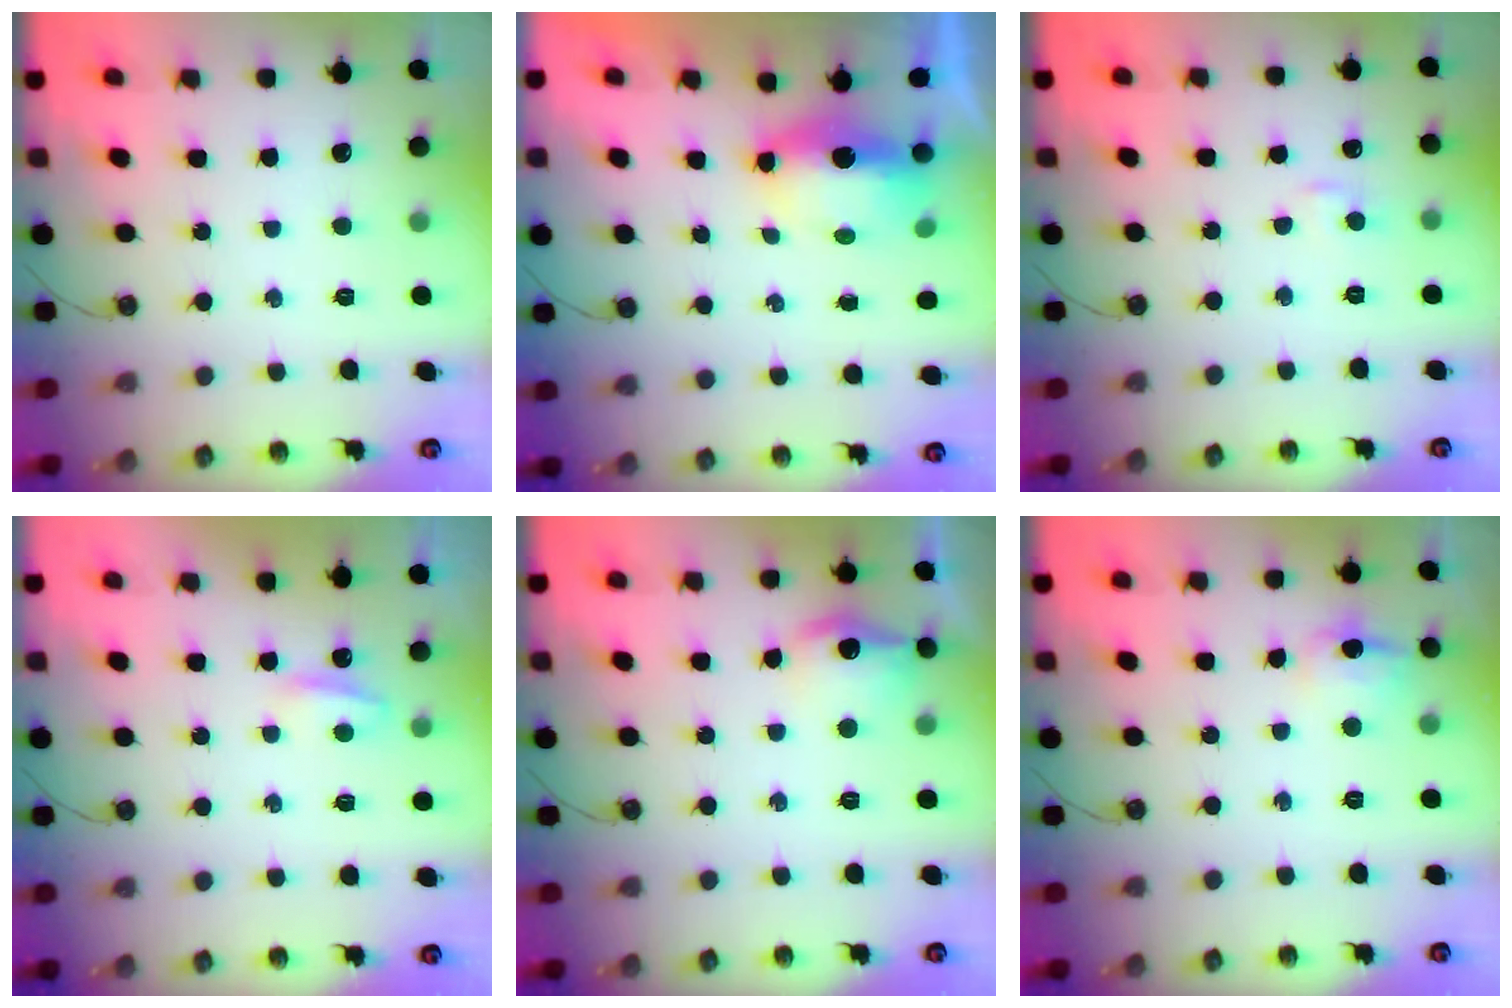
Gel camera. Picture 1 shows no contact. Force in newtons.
{"total": 6.6, "press": 6.5, "slide": 1.2}
{"total": 4.0, "press": 4.0, "slide": 0.6}
{"total": 3.8, "press": 3.8, "slide": 0.6}
{"total": 11.4, "press": 11.4, "slide": 0.9}
{"total": 8.6, "press": 8.5, "slide": 0.8}